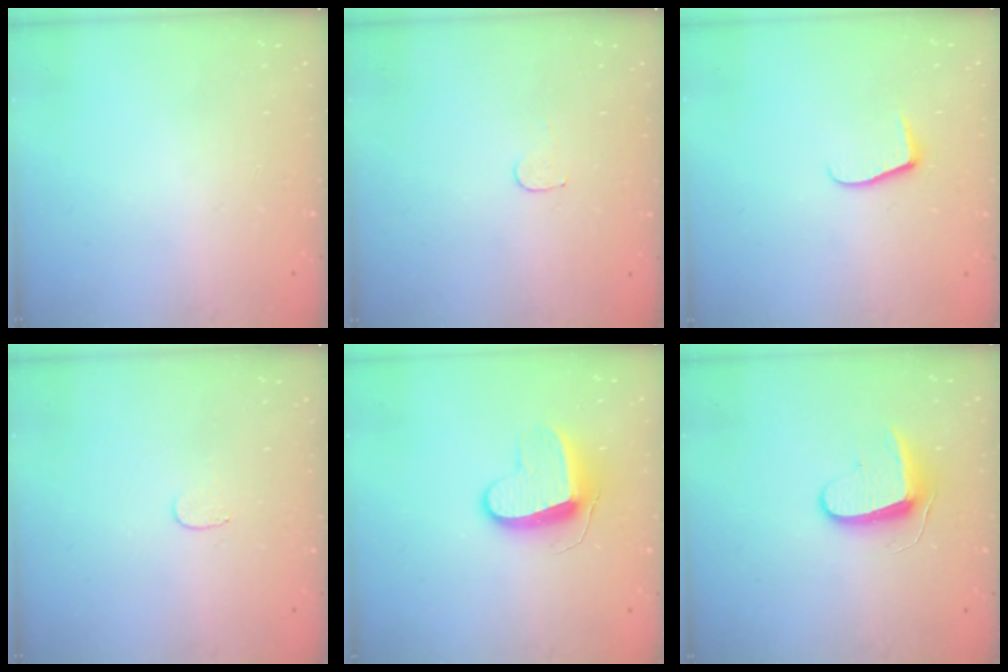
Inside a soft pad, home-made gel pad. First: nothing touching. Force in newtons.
{"total": 3.4, "press": 3.4, "slide": 0.3}
{"total": 5.5, "press": 5.5, "slide": 0.5}
{"total": 3.4, "press": 3.4, "slide": 0.2}
{"total": 10.2, "press": 10.2, "slide": 0.3}
{"total": 8.7, "press": 8.6, "slide": 0.5}